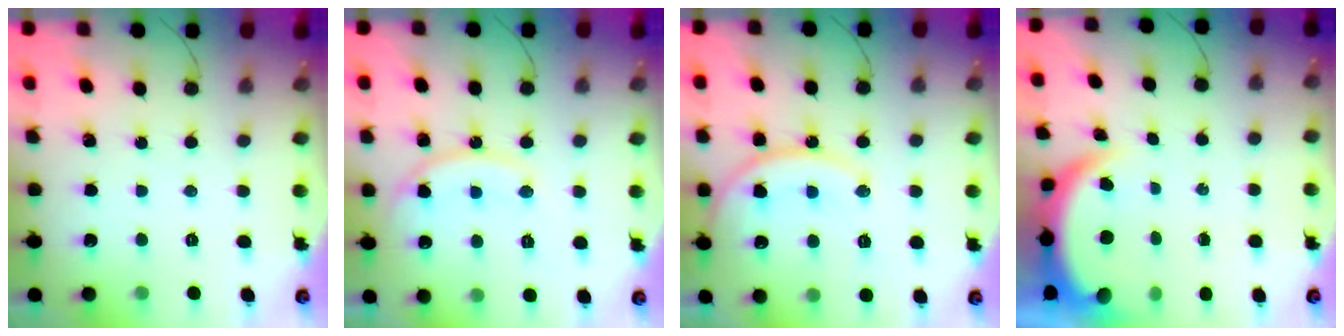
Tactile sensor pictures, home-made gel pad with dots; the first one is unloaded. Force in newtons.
{"total": 13.0, "press": 13.0, "slide": 0.9}
{"total": 15.4, "press": 15.3, "slide": 1.4}
{"total": 5.1, "press": 5.1, "slide": 0.2}